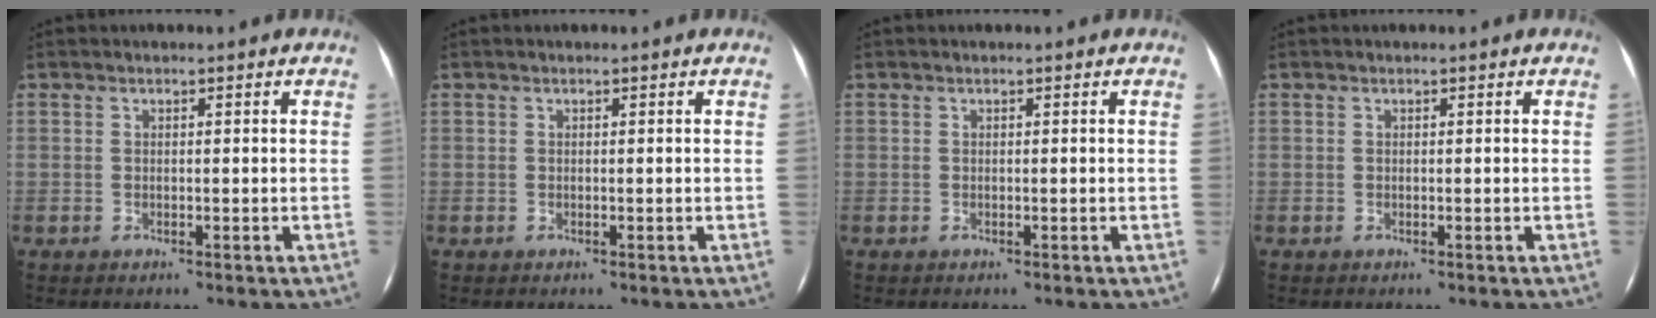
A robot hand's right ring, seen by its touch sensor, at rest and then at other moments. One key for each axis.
{"total": 0.0}
{"total": 0.0}
{"total": 0.0}